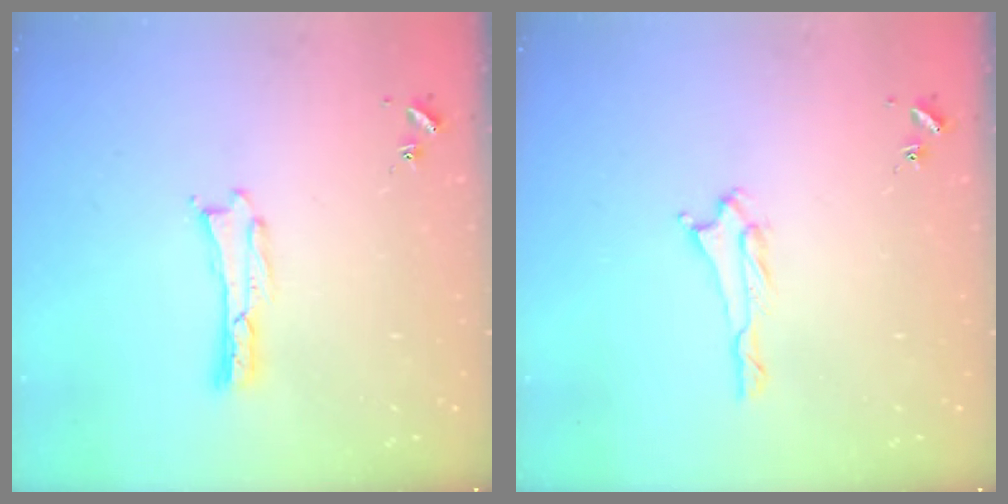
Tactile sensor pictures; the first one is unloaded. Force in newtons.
{"total": 1.7, "press": 1.7, "slide": 0.3}